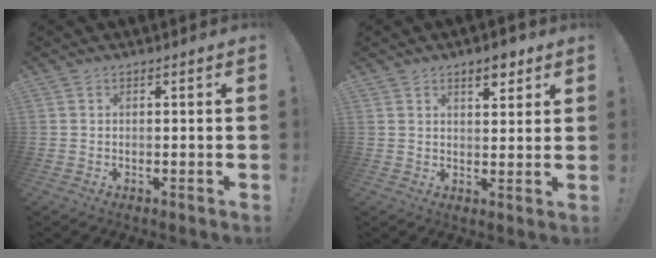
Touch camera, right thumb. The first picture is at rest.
{"total": 5.2, "force": [3.5, 2.6, 2.9], "torque": [-0.028, -0.013, 0.058]}